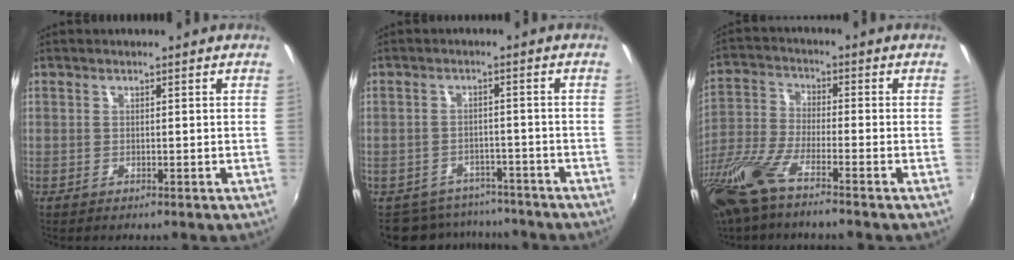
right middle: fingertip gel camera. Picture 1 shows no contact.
{"total": 9.6, "force": [-8.3, 4.5, 1.5], "torque": [-0.042, 0.009, -0.113]}
{"total": 13.8, "force": [-9.6, 2.5, 9.5], "torque": [-0.215, -0.037, -0.191]}